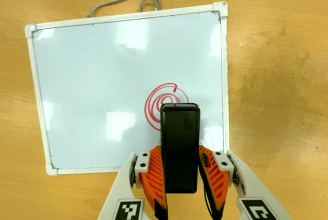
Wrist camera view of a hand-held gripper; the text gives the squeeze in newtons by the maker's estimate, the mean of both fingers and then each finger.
{"total": 3.2, "left": 1.8, "right": 4.7}